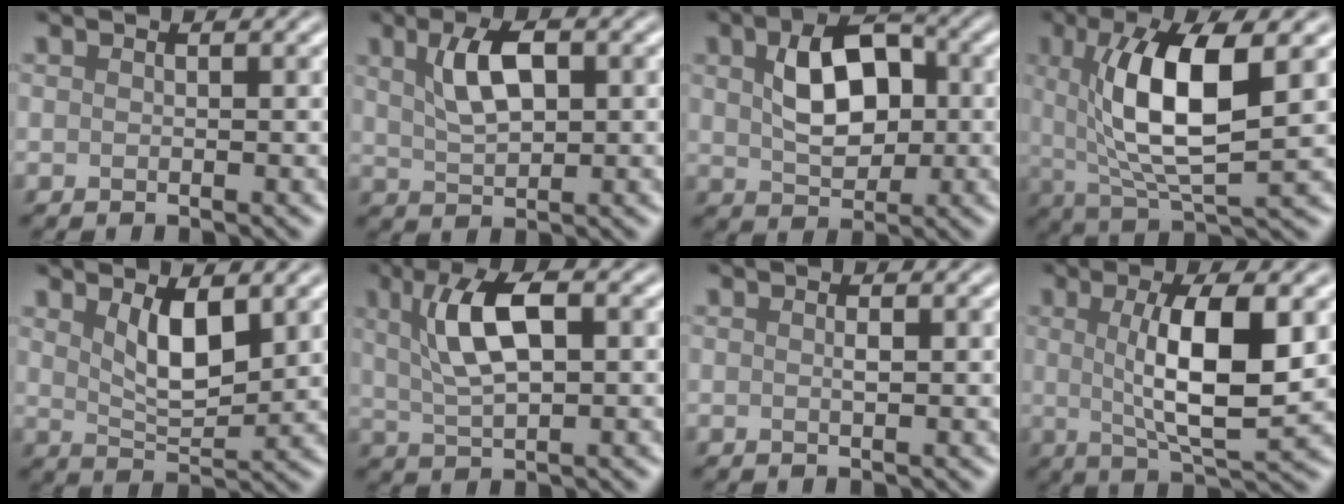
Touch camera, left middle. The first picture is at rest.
{"total": 4.4, "force": [1.4, 1.9, 3.7], "torque": [-0.071, 0.008, 0.026]}
{"total": 6.5, "force": [1.1, 4.1, 4.9], "torque": [-0.088, 0.005, 0.016]}
{"total": 9.3, "force": [1.7, 2.9, 8.7], "torque": [-0.155, -0.007, 0.035]}
{"total": 4.3, "force": [1.8, 1.7, 3.5], "torque": [-0.070, -0.008, 0.035]}
{"total": 5.9, "force": [1.5, 2.2, 5.3], "torque": [-0.099, 0.009, 0.025]}
{"total": 0.6, "force": [0.1, 0.1, 0.6], "torque": [-0.012, 0.001, 0.001]}
{"total": 7.9, "force": [1.0, 2.1, 7.5], "torque": [-0.121, -0.006, 0.020]}